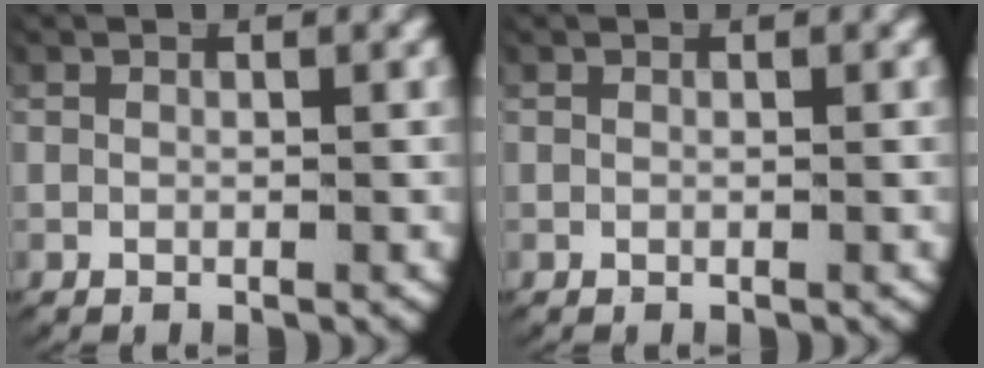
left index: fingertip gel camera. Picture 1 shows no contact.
{"total": 0.0}